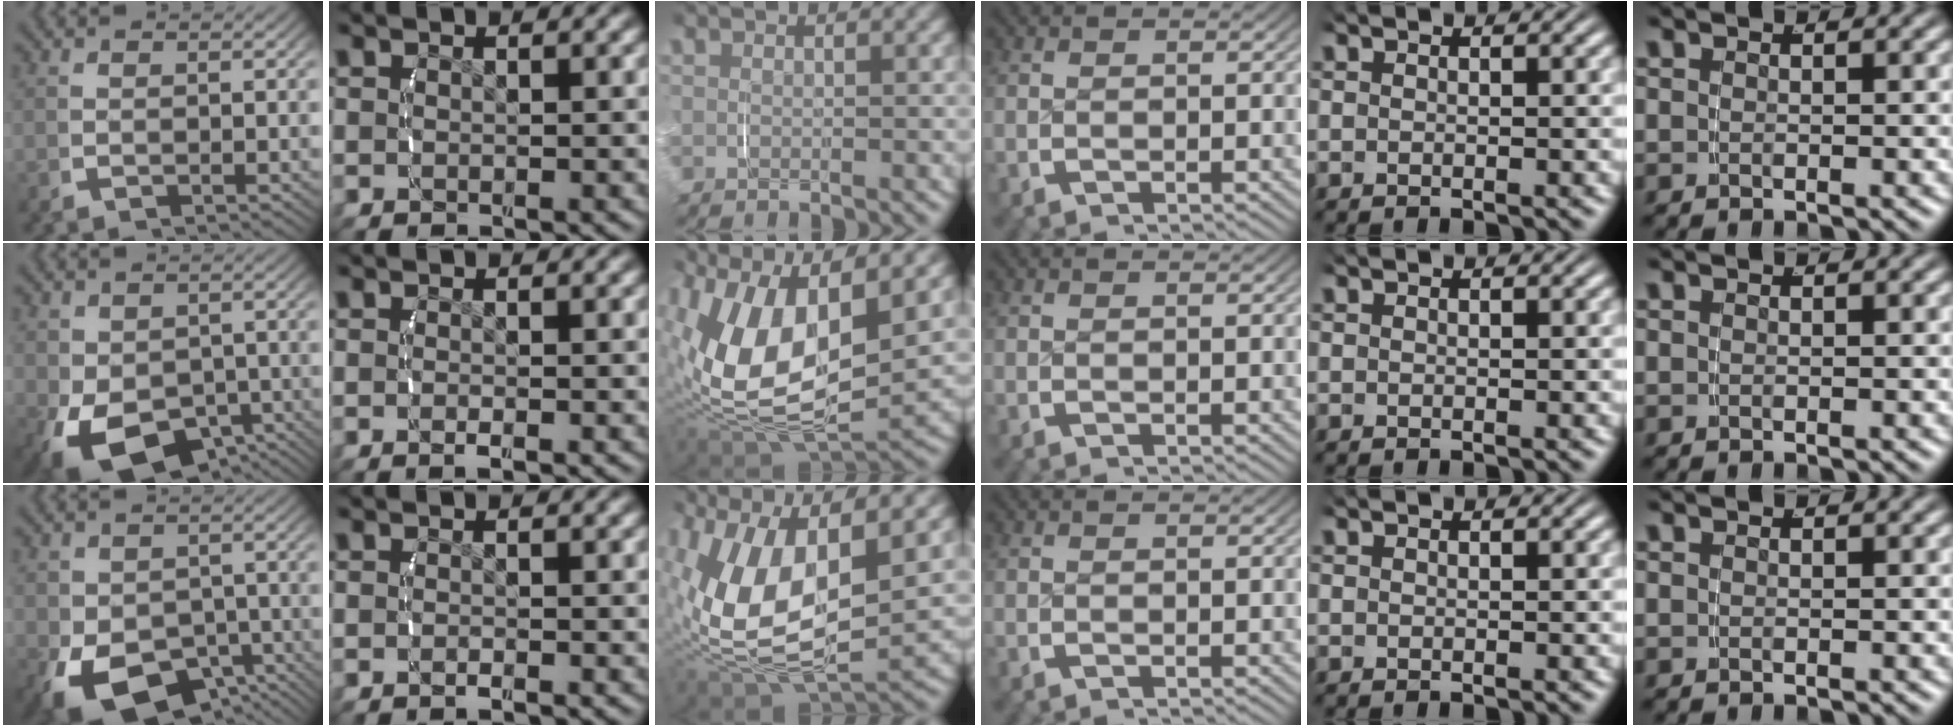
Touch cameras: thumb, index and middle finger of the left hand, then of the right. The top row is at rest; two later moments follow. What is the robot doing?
{"motion": "grasp_and_lifting", "object": "velcro strap"}